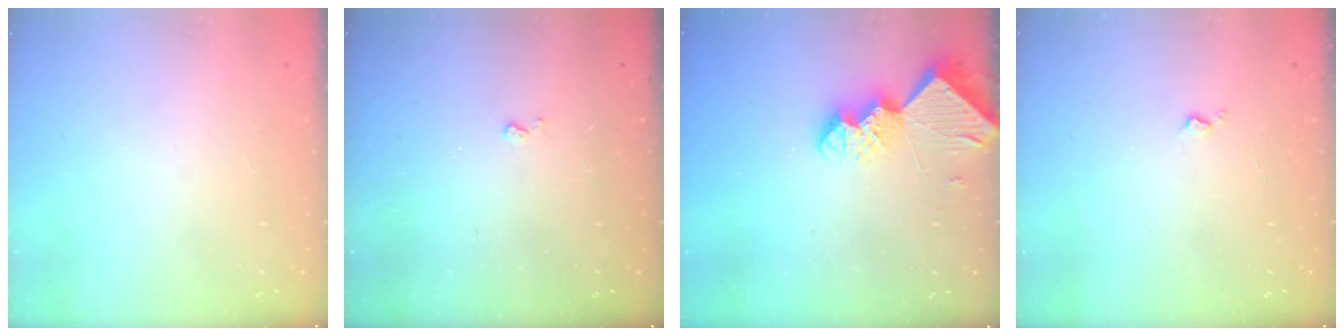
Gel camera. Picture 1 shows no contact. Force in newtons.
{"total": 2.9, "press": 2.8, "slide": 0.5}
{"total": 10.0, "press": 10.0, "slide": 1.0}
{"total": 2.9, "press": 2.9, "slide": 0.5}